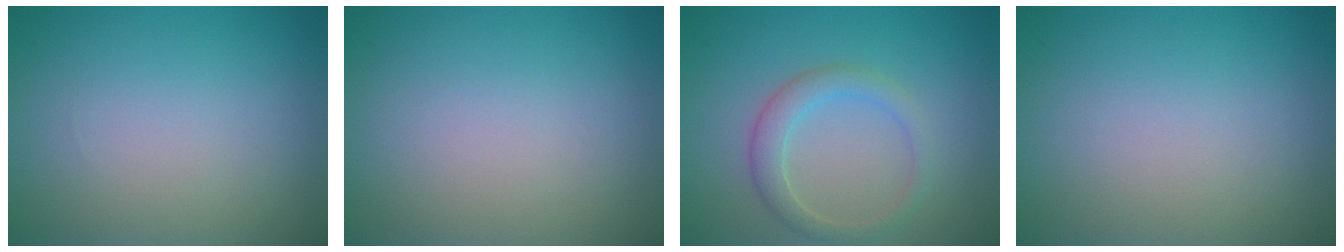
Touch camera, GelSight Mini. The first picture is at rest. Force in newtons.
{"total": 0.0}
{"total": 2.5, "press": 2.5, "slide": 0.0}
{"total": 0.0}